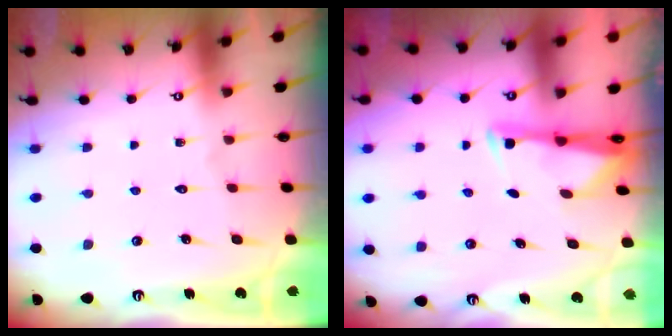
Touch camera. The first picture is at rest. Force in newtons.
{"total": 2.8, "press": 2.7, "slide": 0.4}